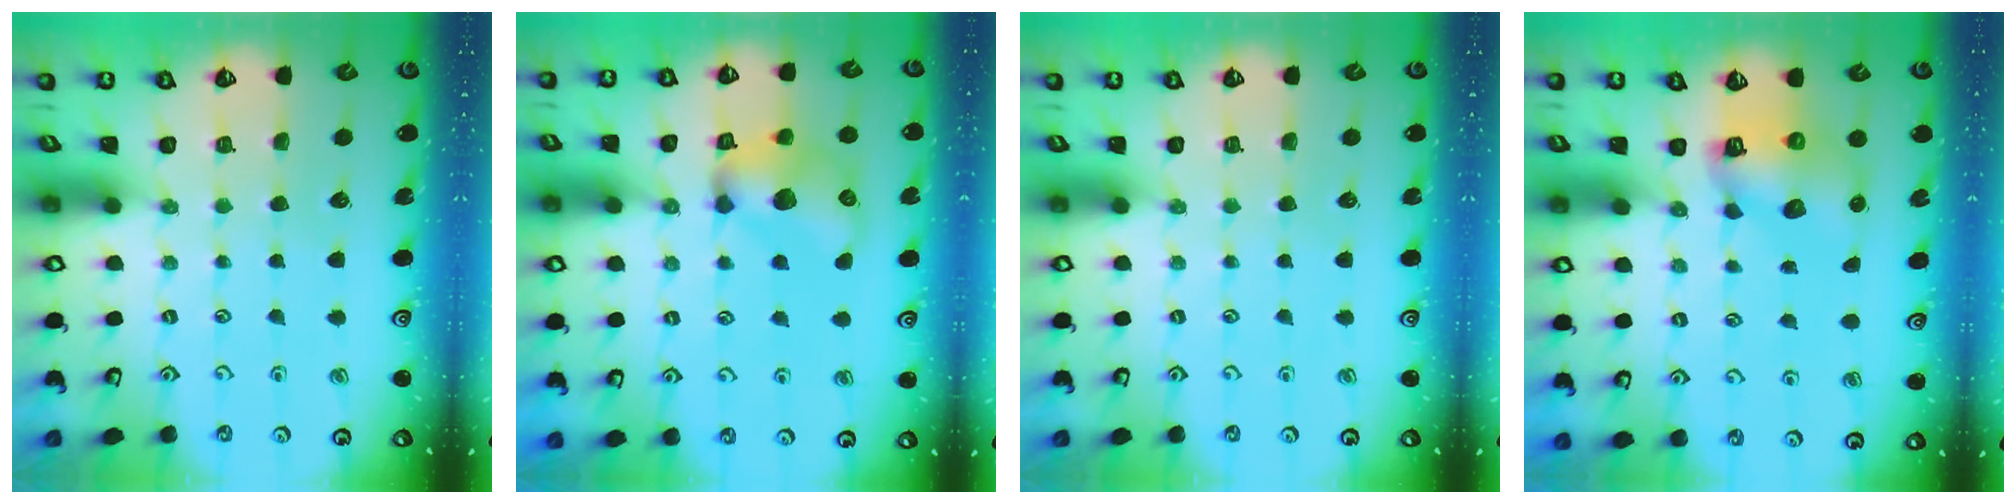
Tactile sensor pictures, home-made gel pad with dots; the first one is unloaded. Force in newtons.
{"total": 13.9, "press": 13.9, "slide": 0.9}
{"total": 0.0}
{"total": 8.2, "press": 8.1, "slide": 1.3}